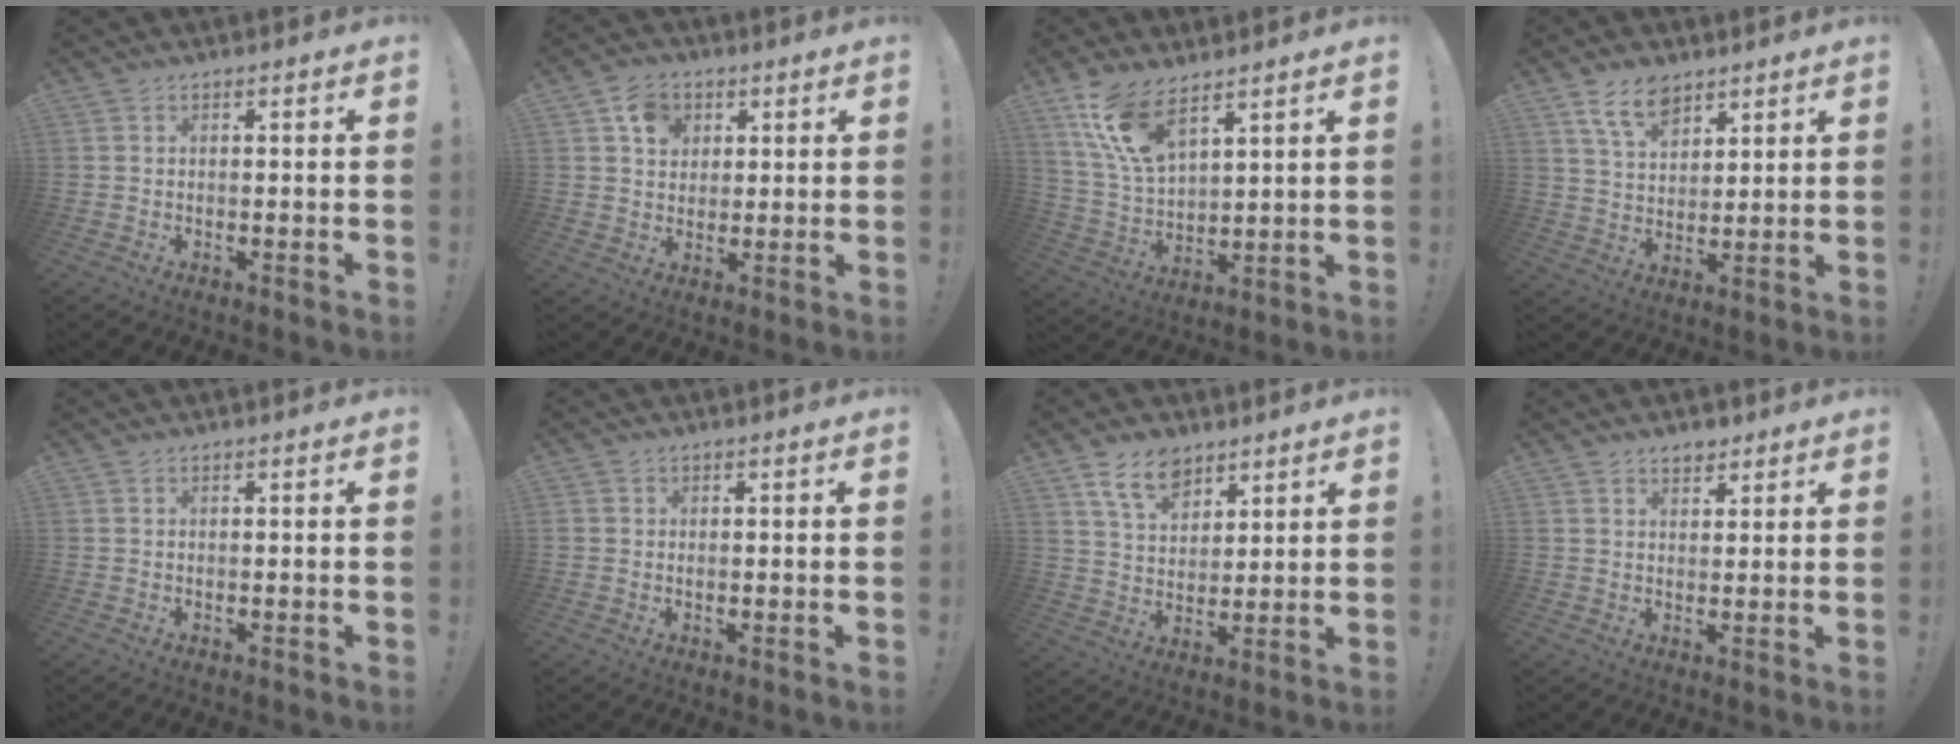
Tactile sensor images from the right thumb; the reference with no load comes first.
{"total": 8.2, "force": [3.6, 6.9, 2.7], "torque": [-0.033, -0.013, 0.069]}
{"total": 12.9, "force": [8.9, 5.2, 7.7], "torque": [-0.171, -0.040, 0.170]}
{"total": 9.8, "force": [6.7, 5.2, 4.8], "torque": [-0.092, -0.027, 0.130]}
{"total": 0.0}
{"total": 0.7, "force": [0.1, 0.7, -0.1], "torque": [-0.005, 0.006, 0.003]}
{"total": 10.4, "force": [6.9, 6.1, 4.9], "torque": [-0.095, -0.028, 0.136]}
{"total": 3.3, "force": [2.5, 1.9, 0.9], "torque": [-0.009, -0.011, 0.046]}